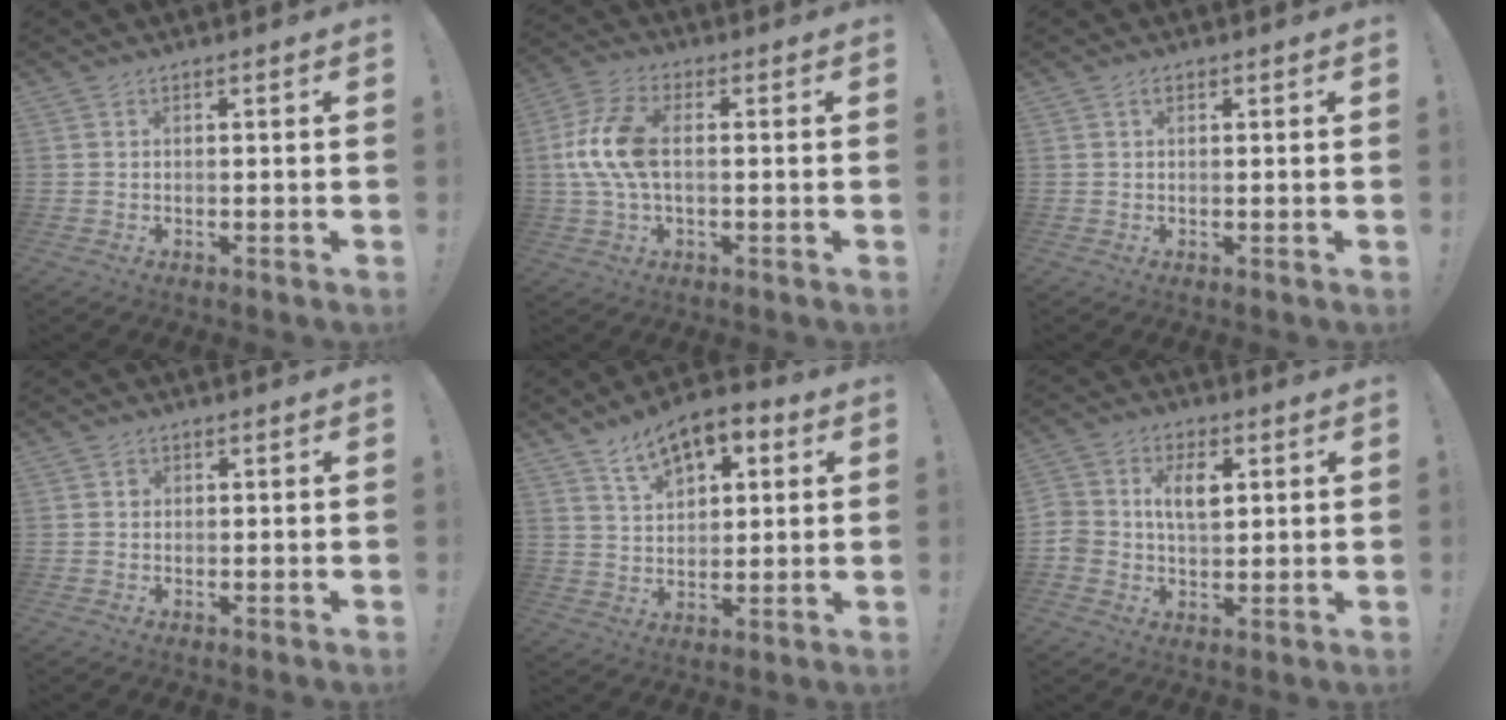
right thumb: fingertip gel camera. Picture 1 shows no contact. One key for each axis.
{"total": 12.0, "fx": 0.3, "fy": 6.3, "fz": 10.2, "tx": -0.200, "ty": 0.003, "tz": 0.011}
{"total": 1.1, "fx": 0.5, "fy": 0.6, "fz": 0.7, "tx": -0.015, "ty": 0.002, "tz": 0.010}
{"total": 1.0, "fx": 0.0, "fy": 0.9, "fz": 0.3, "tx": -0.005, "ty": 0.002, "tz": -0.001}
{"total": 11.0, "fx": 6.6, "fy": 6.1, "fz": 6.4, "tx": -0.100, "ty": -0.030, "tz": 0.122}
{"total": 8.6, "fx": 1.6, "fy": 6.0, "fz": 5.9, "tx": -0.104, "ty": 0.005, "tz": 0.028}